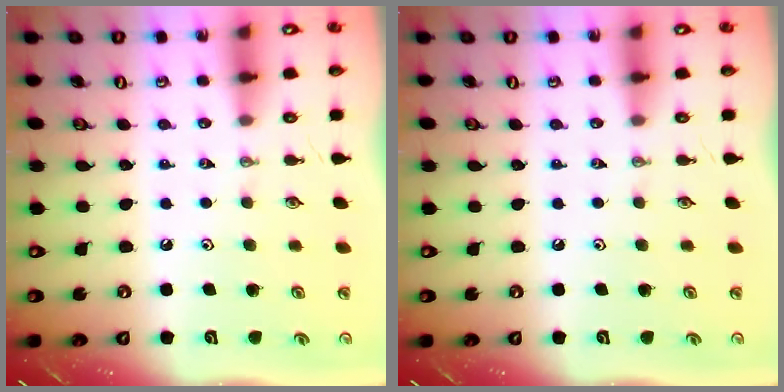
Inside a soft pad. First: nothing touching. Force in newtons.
{"total": 0.0}